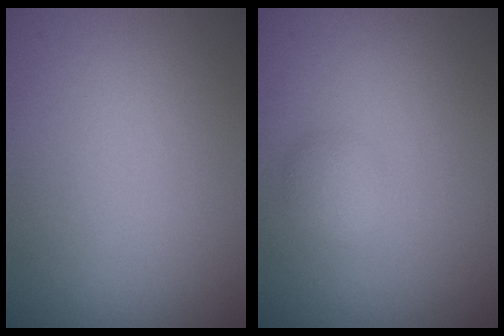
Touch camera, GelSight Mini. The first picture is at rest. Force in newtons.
{"total": 1.3, "press": 1.3, "slide": 0.0}